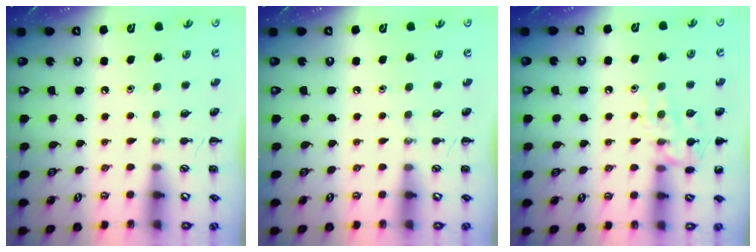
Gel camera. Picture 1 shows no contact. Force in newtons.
{"total": 0.0}
{"total": 11.8, "press": 11.7, "slide": 1.0}